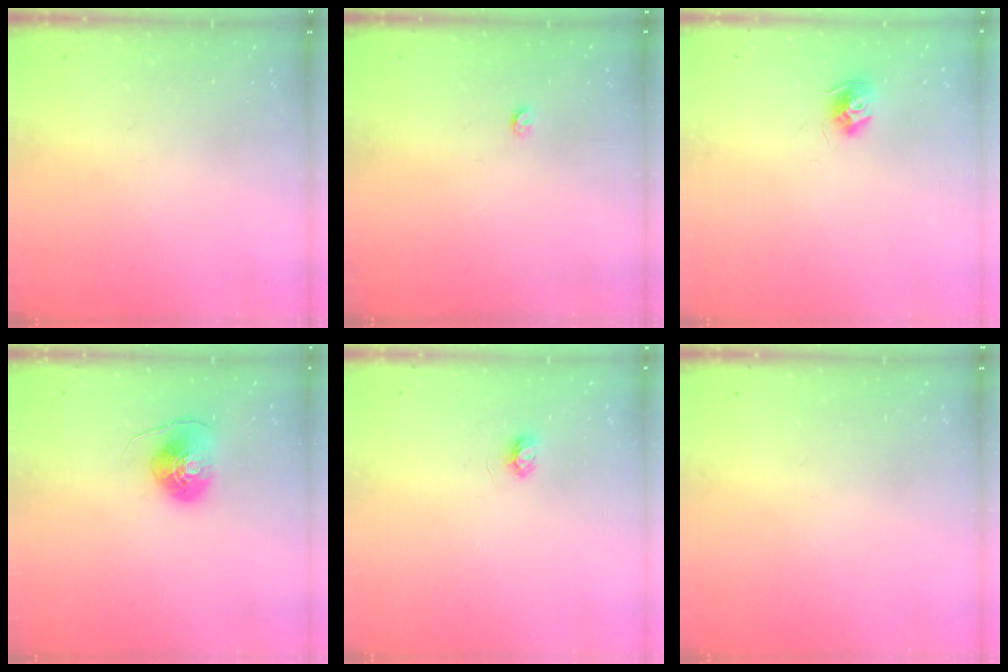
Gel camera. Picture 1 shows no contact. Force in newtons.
{"total": 3.0, "press": 3.0, "slide": 0.5}
{"total": 8.3, "press": 8.3, "slide": 0.4}
{"total": 8.5, "press": 8.4, "slide": 0.4}
{"total": 3.6, "press": 3.6, "slide": 0.4}
{"total": 0.0}